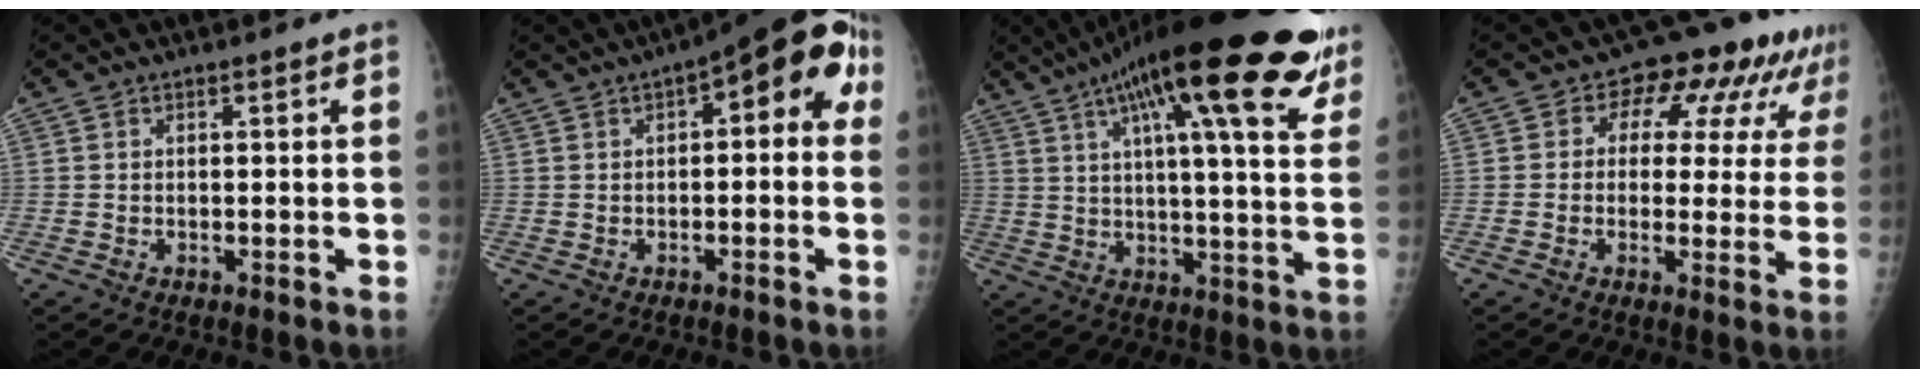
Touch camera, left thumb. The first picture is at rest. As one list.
[{"total": 11.5, "force": [2.5, 5.0, 10.0], "torque": [-0.096, 0.032, 0.019]}, {"total": 27.2, "force": [16.5, 6.0, 20.7], "torque": [-0.296, -0.020, 0.225]}, {"total": 12.4, "force": [5.7, 7.9, 7.6], "torque": [-0.048, 0.005, 0.062]}]